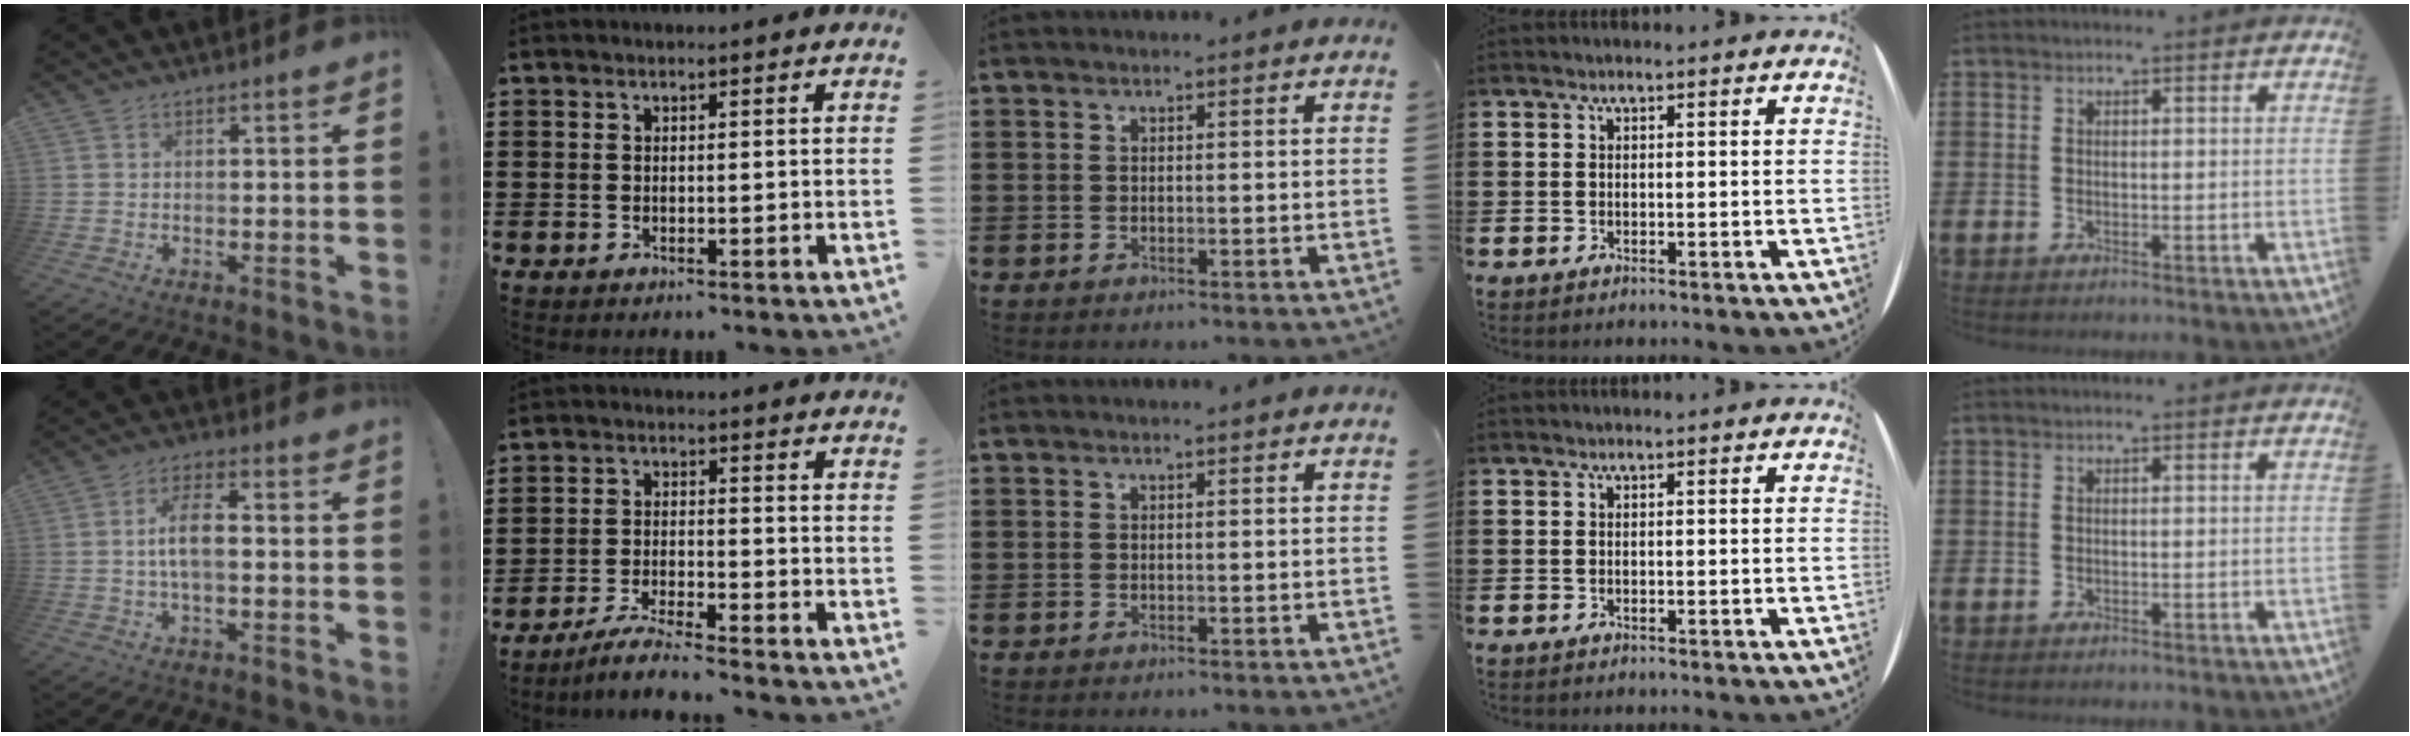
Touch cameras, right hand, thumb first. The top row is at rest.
{"thumb": {"total": 7.4, "force": [-0.4, 2.8, 6.9], "torque": [-0.128, 0.004, -0.009]}, "index": {"total": 4.3, "force": [-4.0, -0.3, 1.4], "torque": [-0.040, -0.009, -0.082]}}